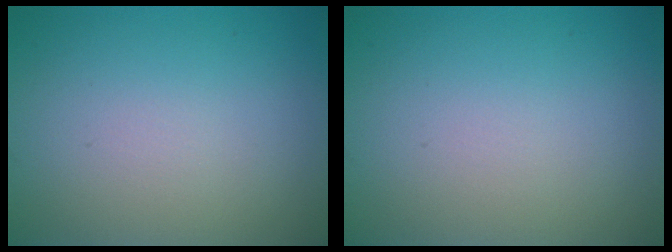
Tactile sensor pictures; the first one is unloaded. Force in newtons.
{"total": 0.0}